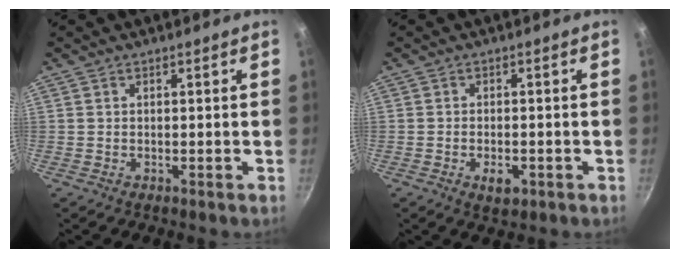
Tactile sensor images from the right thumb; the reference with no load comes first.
{"total": 3.3, "force": [-1.3, 1.7, 2.5], "torque": [-0.038, 0.005, -0.016]}